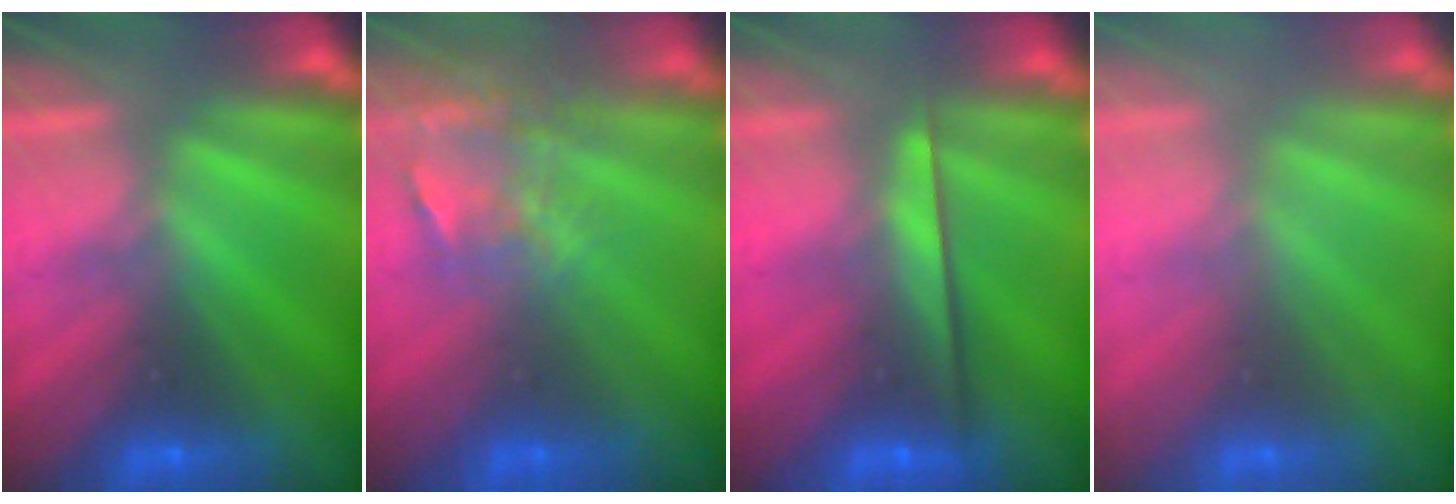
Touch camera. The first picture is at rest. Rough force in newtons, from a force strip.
{"total": 4.4}
{"total": 2.3}
{"total": 2.4}